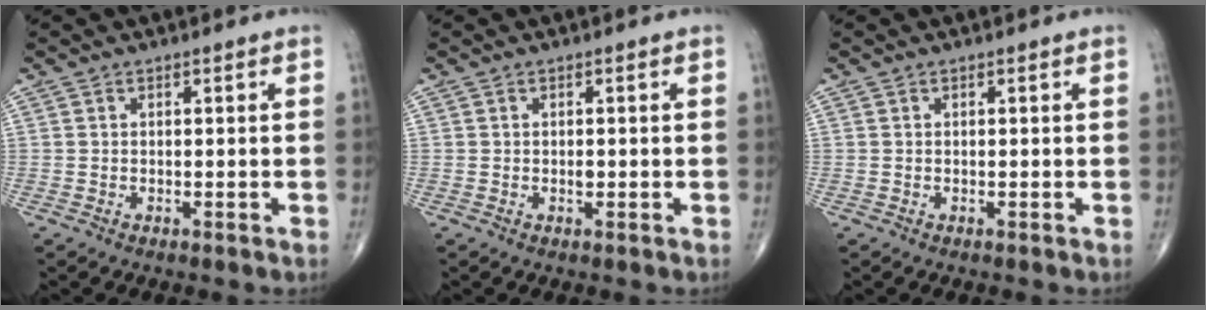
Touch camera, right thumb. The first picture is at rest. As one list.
[{"total": 0.9, "force": [-0.1, 0.5, 0.7], "torque": [-0.007, 0.001, -0.003]}, {"total": 0.0}]